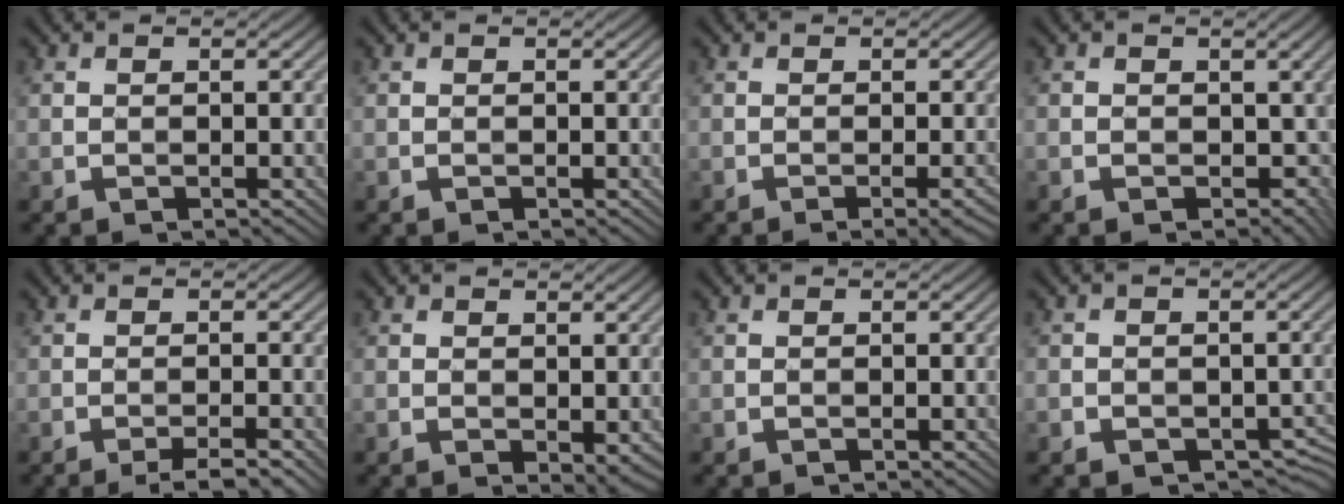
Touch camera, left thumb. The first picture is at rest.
{"total": 0.0}
{"total": 1.9, "force": [-1.0, 0.2, 1.6], "torque": [-0.022, 0.008, -0.020]}
{"total": 2.6, "force": [-0.2, 2.5, 0.9], "torque": [-0.011, -0.011, -0.003]}
{"total": 2.5, "force": [-1.7, 0.0, 1.8], "torque": [-0.024, 0.013, -0.034]}
{"total": 1.4, "force": [0.2, 0.8, 1.1], "torque": [-0.019, -0.004, 0.007]}
{"total": 0.0}
{"total": 3.0, "force": [-1.2, 2.7, 0.5], "torque": [-0.002, -0.002, -0.015]}